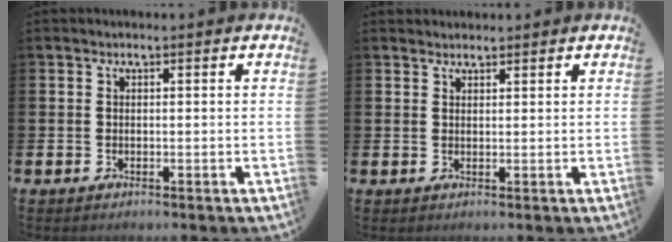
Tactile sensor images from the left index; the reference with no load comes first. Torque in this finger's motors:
{"motor_torque": [0.00, -2.14, -0.14, 0.02]}